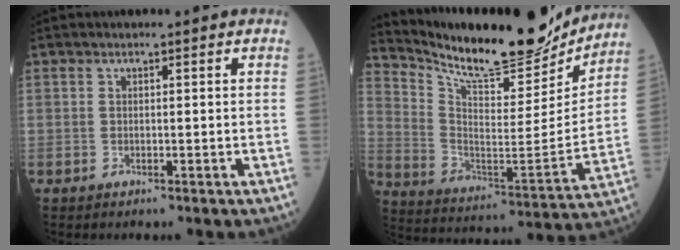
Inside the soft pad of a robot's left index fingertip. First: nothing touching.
{"total": 20.1, "force": [18.2, 3.8, 7.7], "torque": [-0.147, -0.047, 0.282]}